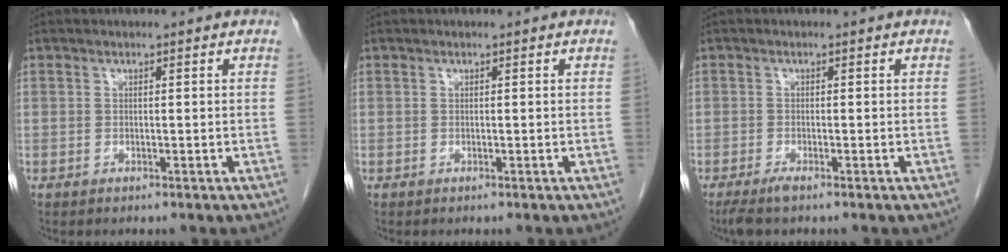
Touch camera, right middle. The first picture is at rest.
{"total": 0.0}
{"total": 2.5, "force": [-1.8, 0.1, 1.7], "torque": [-0.037, -0.007, -0.037]}